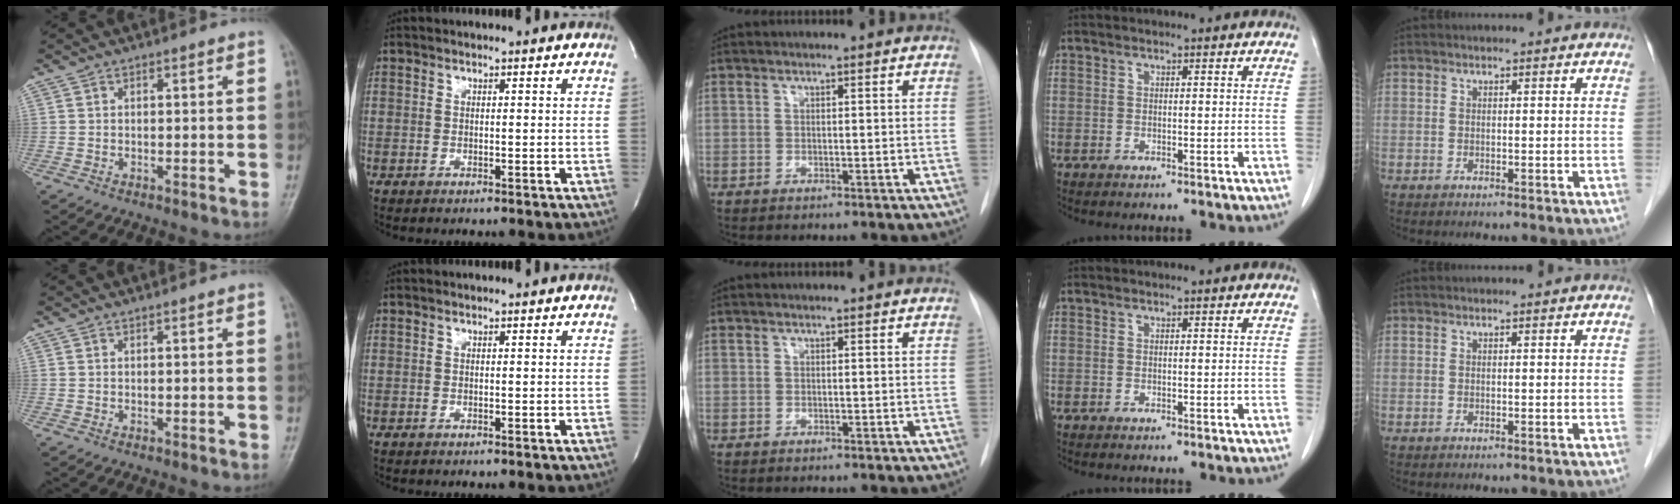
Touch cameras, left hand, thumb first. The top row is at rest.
{}